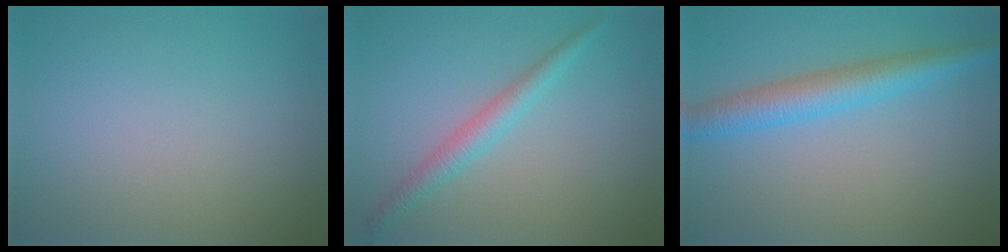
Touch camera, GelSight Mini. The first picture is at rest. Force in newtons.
{"total": 2.4, "press": 2.4, "slide": 0.0}
{"total": 4.3, "press": 4.3, "slide": 0.1}